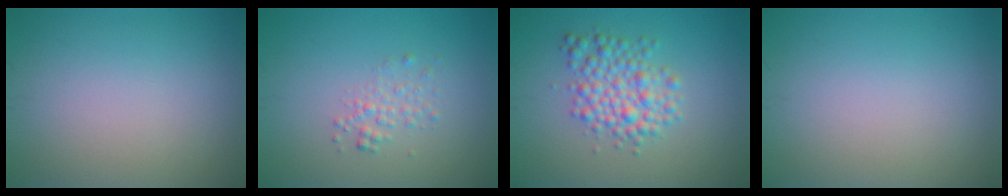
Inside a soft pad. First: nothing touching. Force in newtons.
{"total": 1.4, "press": 1.4, "slide": 0.1}
{"total": 4.1, "press": 4.1, "slide": 0.1}
{"total": 0.0}